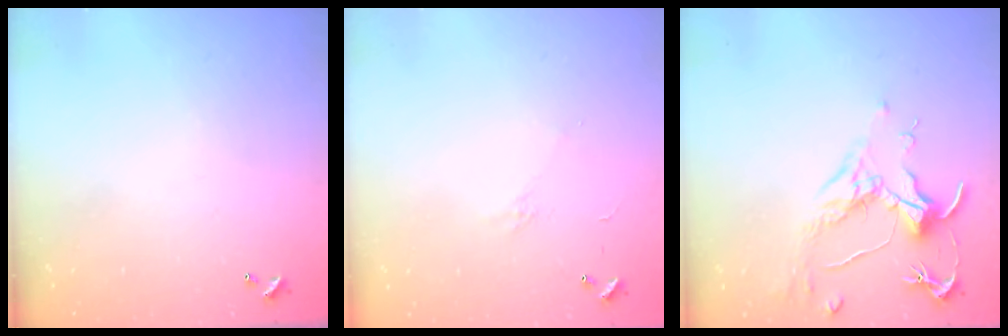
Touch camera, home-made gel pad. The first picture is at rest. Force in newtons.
{"total": 4.6, "press": 4.5, "slide": 1.0}
{"total": 1.6, "press": 1.4, "slide": 0.9}